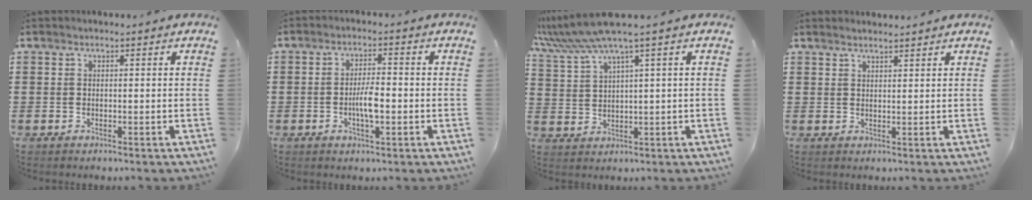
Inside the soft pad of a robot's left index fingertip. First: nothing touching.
{"total": 4.4, "force": [-0.9, 1.2, 4.1], "torque": [-0.079, 0.004, -0.019]}
{"total": 6.0, "force": [4.0, -0.2, 4.5], "torque": [-0.106, -0.019, 0.068]}
{"total": 1.7, "force": [1.6, 0.0, 0.5], "torque": [-0.012, 0.002, 0.031]}